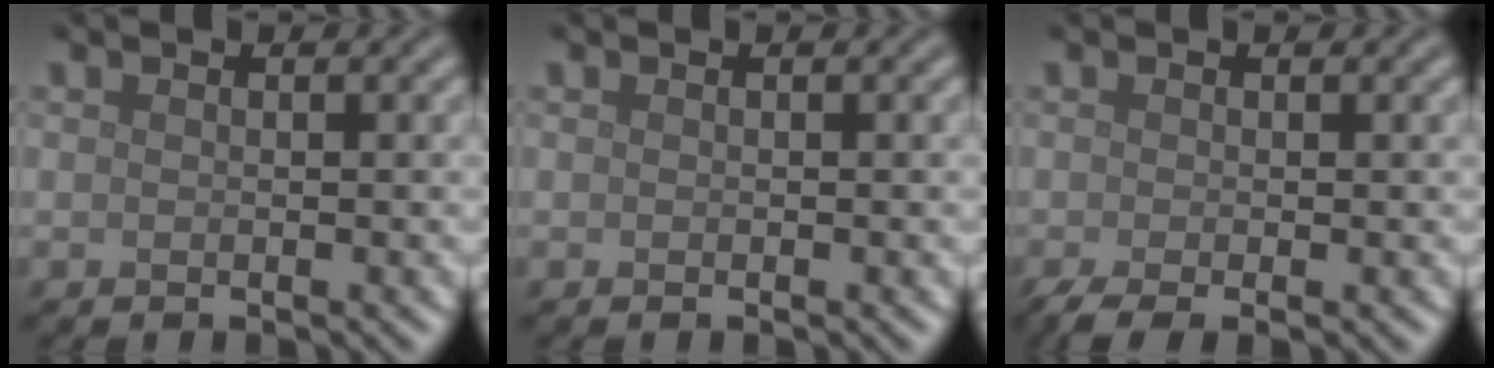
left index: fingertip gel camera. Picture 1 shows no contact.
{"total": 0.0}
{"total": 2.7, "force": [-1.2, 0.7, 2.3], "torque": [-0.040, -0.009, -0.026]}